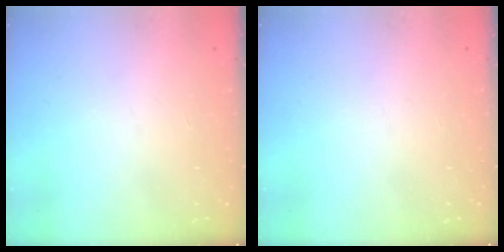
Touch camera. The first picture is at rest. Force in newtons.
{"total": 0.0}